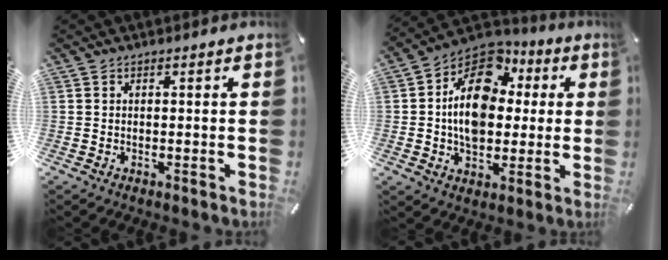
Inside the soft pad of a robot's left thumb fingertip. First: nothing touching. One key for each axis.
{"total": 15.7, "fx": 0.8, "fy": 11.9, "fz": 10.1, "tx": -0.184, "ty": -0.003, "tz": 0.012}